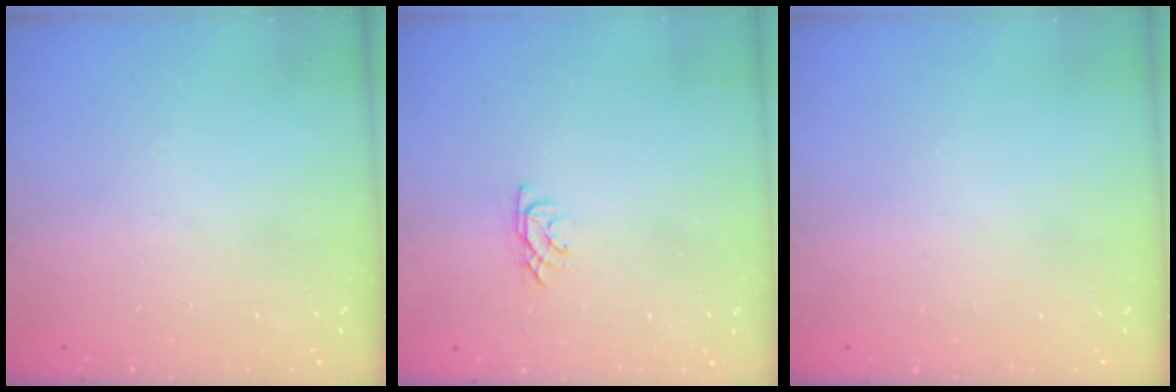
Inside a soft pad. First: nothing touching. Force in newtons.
{"total": 3.0, "press": 3.0, "slide": 0.5}
{"total": 0.0}